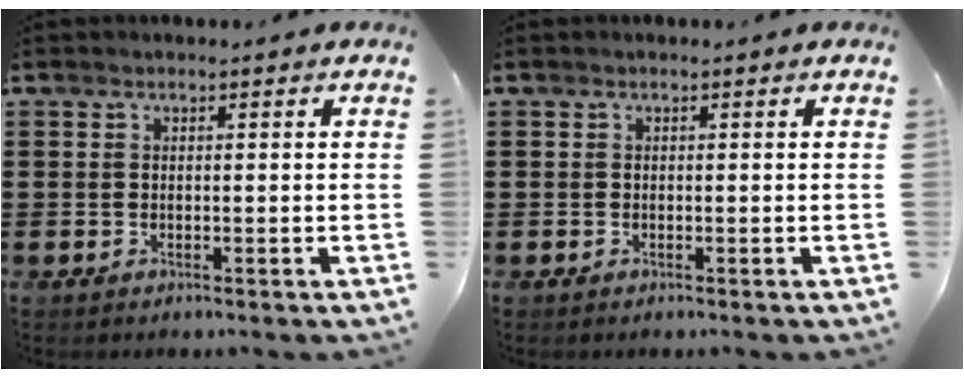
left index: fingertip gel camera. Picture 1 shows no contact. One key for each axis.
{"total": 0.0}